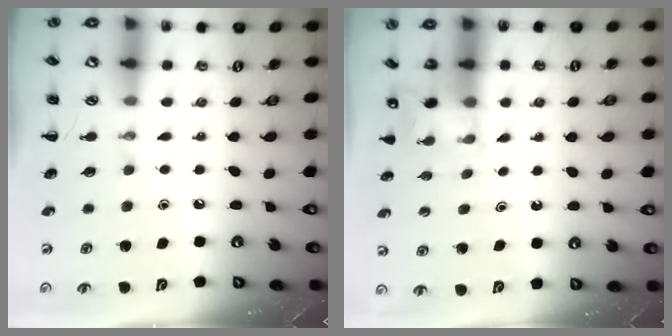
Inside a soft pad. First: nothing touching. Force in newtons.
{"total": 4.3, "press": 4.2, "slide": 0.8}